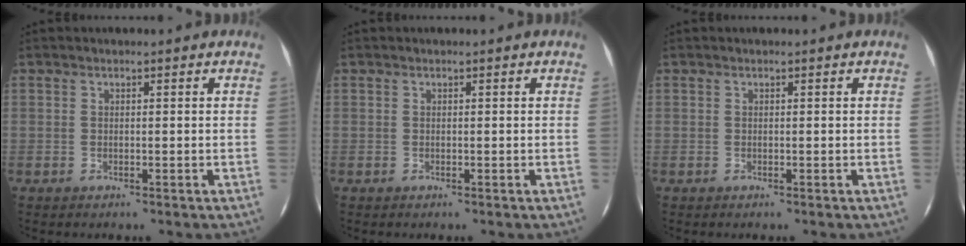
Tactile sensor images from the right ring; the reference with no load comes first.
{"total": 0.0}
{"total": 0.0}